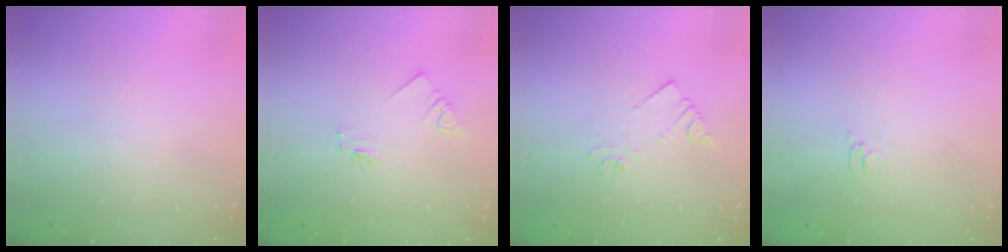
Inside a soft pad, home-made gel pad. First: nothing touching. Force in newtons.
{"total": 1.2, "press": 1.2, "slide": 0.1}
{"total": 2.7, "press": 2.7, "slide": 0.3}
{"total": 2.8, "press": 2.7, "slide": 0.4}